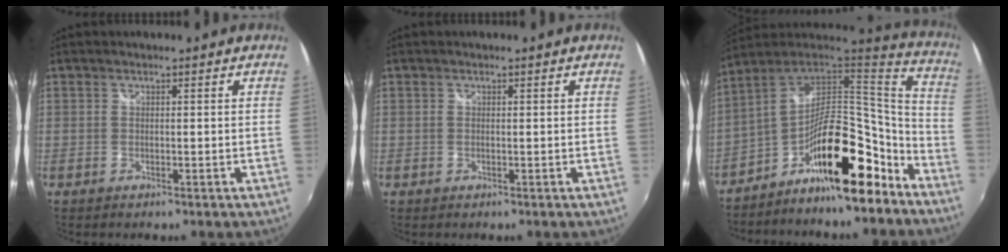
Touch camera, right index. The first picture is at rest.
{"total": 0.0}
{"total": 19.8, "force": [-11.0, 6.7, 15.0], "torque": [-0.235, 0.020, -0.187]}